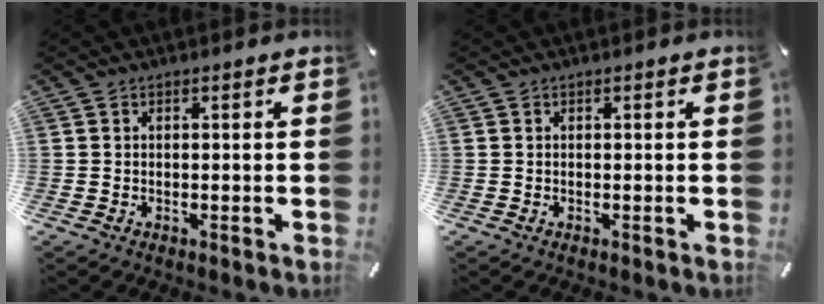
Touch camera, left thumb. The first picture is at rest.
{"total": 0.0}